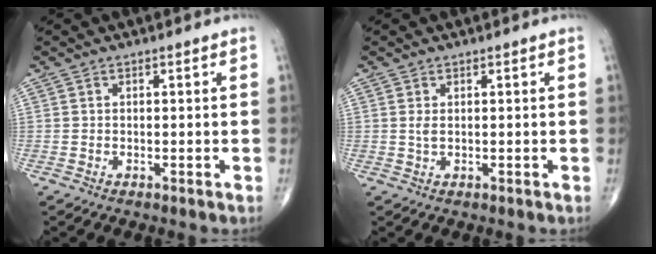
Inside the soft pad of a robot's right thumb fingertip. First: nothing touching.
{"total": 1.2, "force": [0.3, 0.5, 1.1], "torque": [-0.025, 0.001, 0.011]}